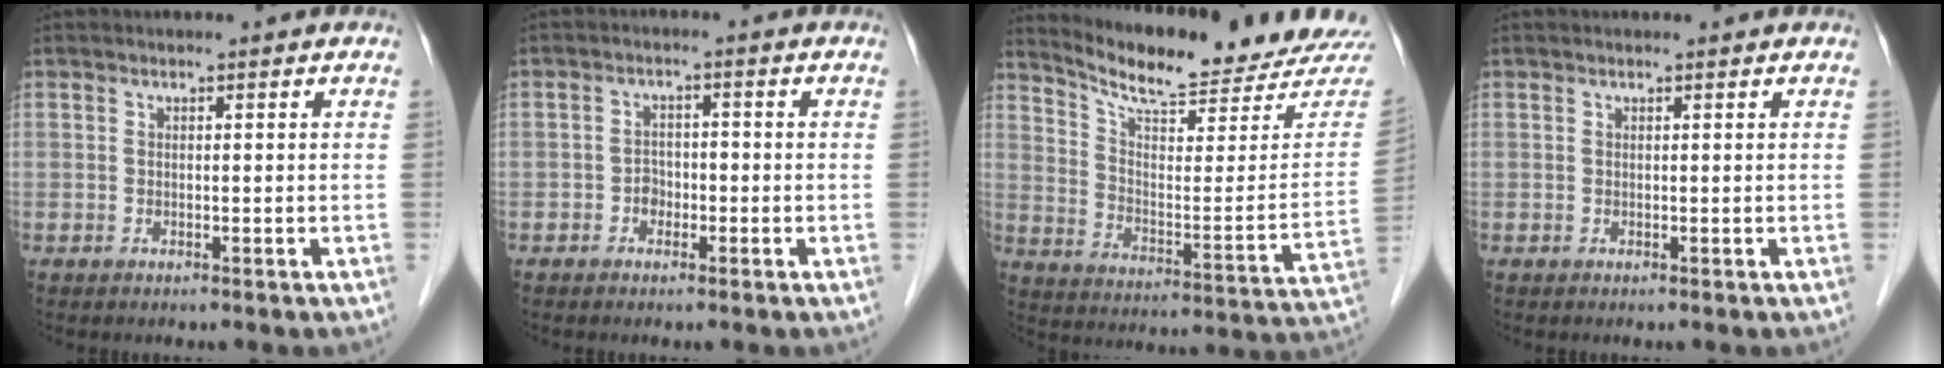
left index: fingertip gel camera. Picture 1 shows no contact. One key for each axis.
{"total": 2.4, "fx": -1.1, "fy": 1.8, "fz": 1.1, "tx": -0.009, "ty": 0.006, "tz": -0.019}
{"total": 20.5, "fx": 19.6, "fy": 1.2, "fz": 6.0, "tx": -0.099, "ty": -0.097, "tz": 0.264}
{"total": 0.6, "fx": 0.6, "fy": 0.2, "fz": 0.1, "tx": -0.001, "ty": 0.002, "tz": 0.010}